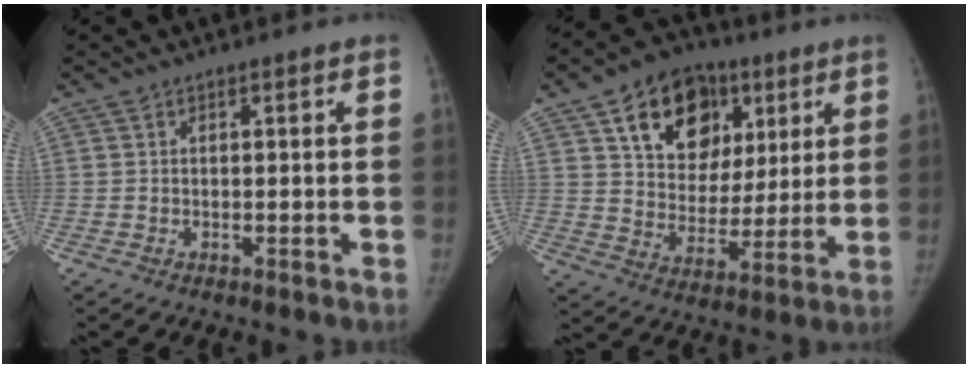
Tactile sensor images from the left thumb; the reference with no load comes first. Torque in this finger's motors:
{"motor_torque": [0.49, 0.49, 0.43, 0.35, 0.11]}